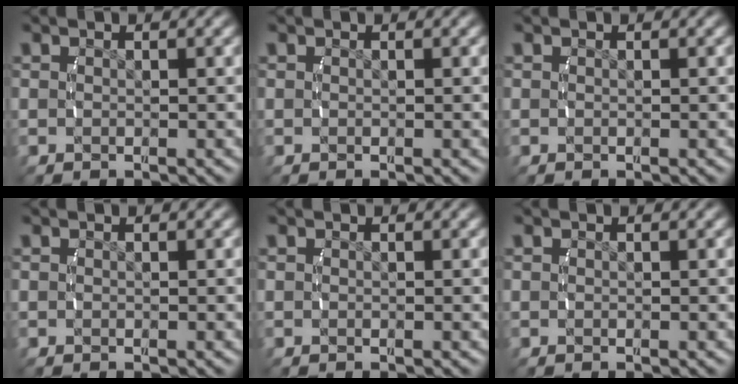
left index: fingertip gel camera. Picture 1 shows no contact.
{"total": 0.0}
{"total": 0.0}
{"total": 0.0}
{"total": 0.0}
{"total": 0.0}